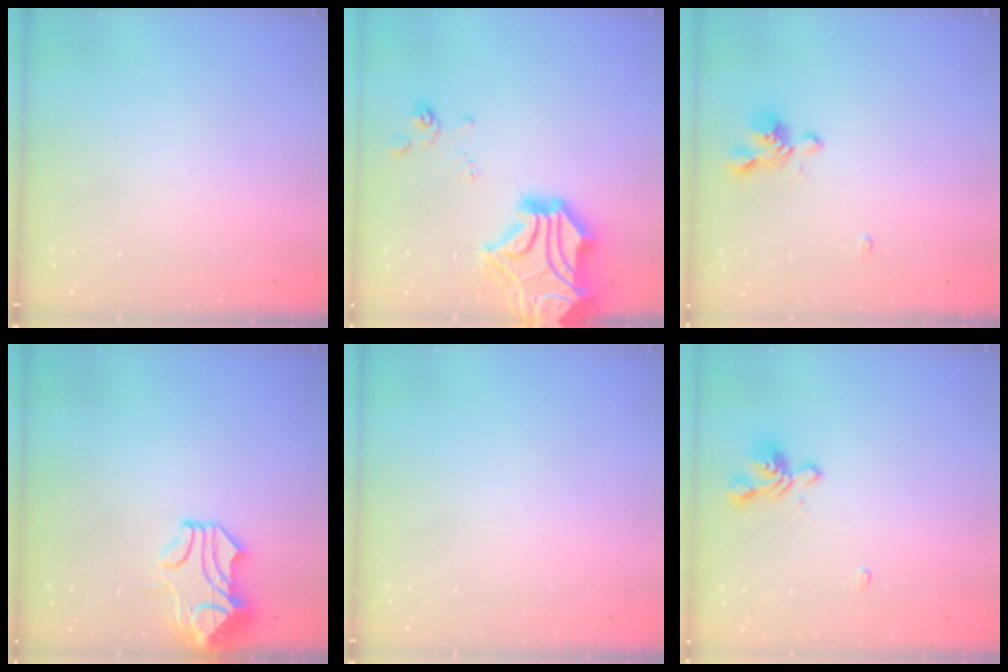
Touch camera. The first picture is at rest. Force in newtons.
{"total": 16.6, "press": 16.2, "slide": 3.4}
{"total": 1.0, "press": 0.1, "slide": 1.0}
{"total": 2.2, "press": 1.6, "slide": 1.6}
{"total": 0.0}
{"total": 1.6, "press": 1.1, "slide": 1.1}